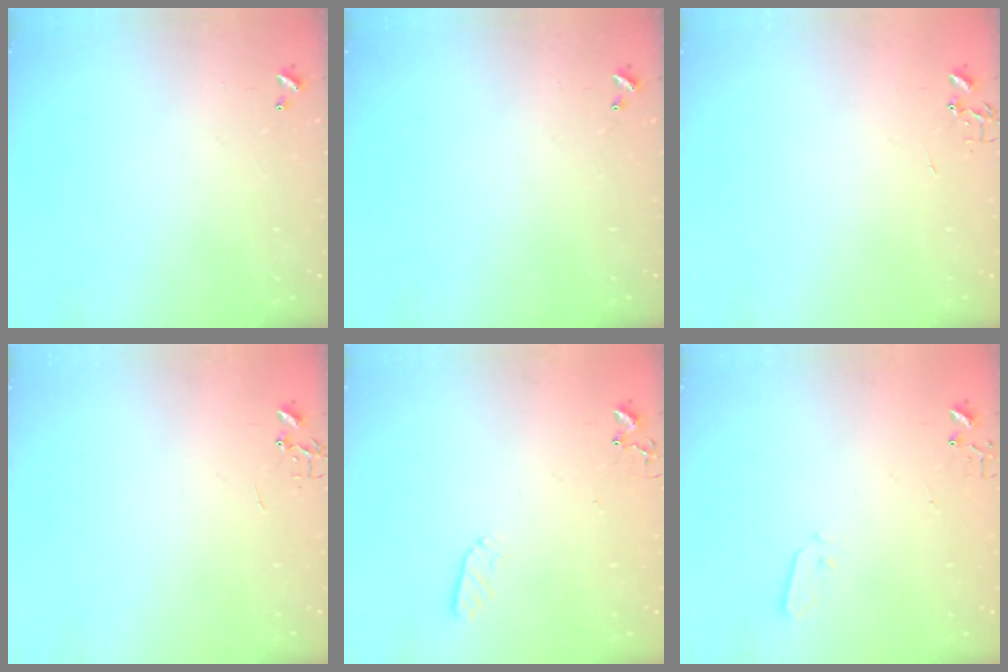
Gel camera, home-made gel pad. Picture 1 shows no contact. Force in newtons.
{"total": 0.0}
{"total": 0.0}
{"total": 0.0}
{"total": 3.9, "press": 3.9, "slide": 0.4}
{"total": 3.0, "press": 2.9, "slide": 0.7}